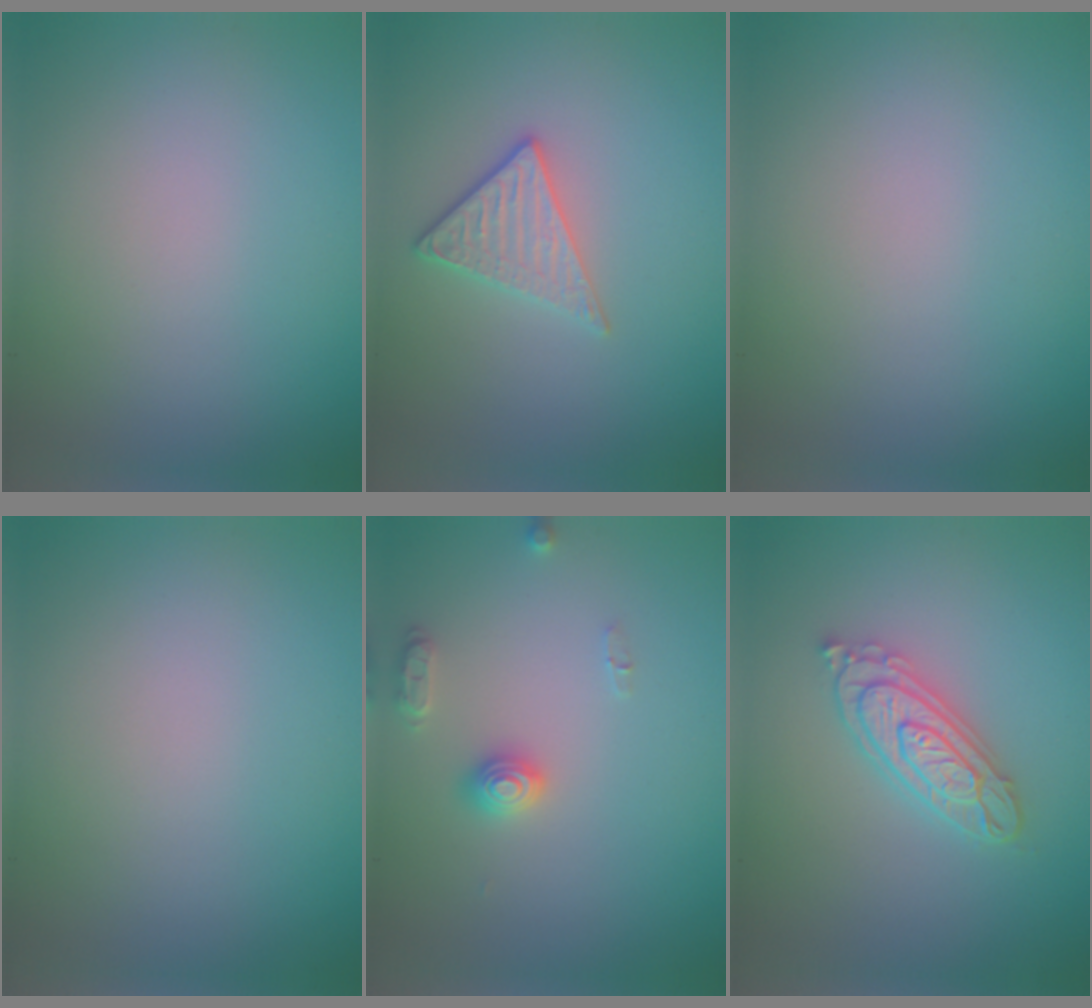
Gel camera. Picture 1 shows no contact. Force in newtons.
{"total": 2.9, "press": 2.6, "slide": 1.3}
{"total": 0.0}
{"total": 0.0}
{"total": 2.2, "press": 2.2, "slide": 0.1}
{"total": 4.1, "press": 4.1, "slide": 0.7}